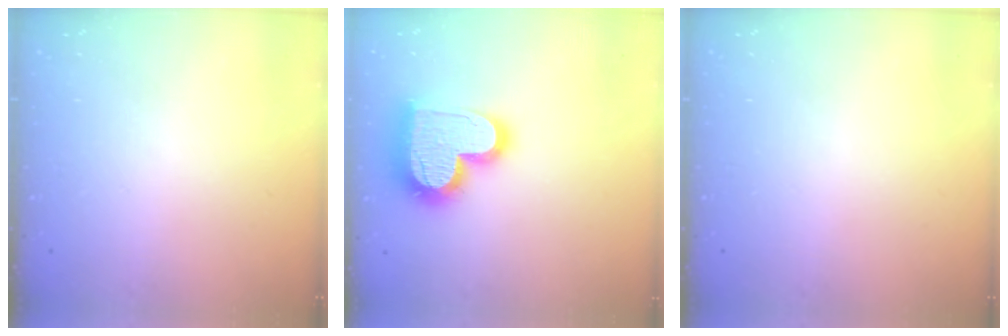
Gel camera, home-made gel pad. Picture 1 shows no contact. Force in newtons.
{"total": 20.0, "press": 19.9, "slide": 1.4}
{"total": 0.0}